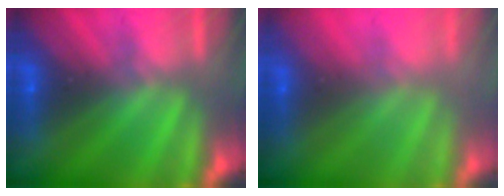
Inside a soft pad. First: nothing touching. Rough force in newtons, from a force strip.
{"total": 2.8}